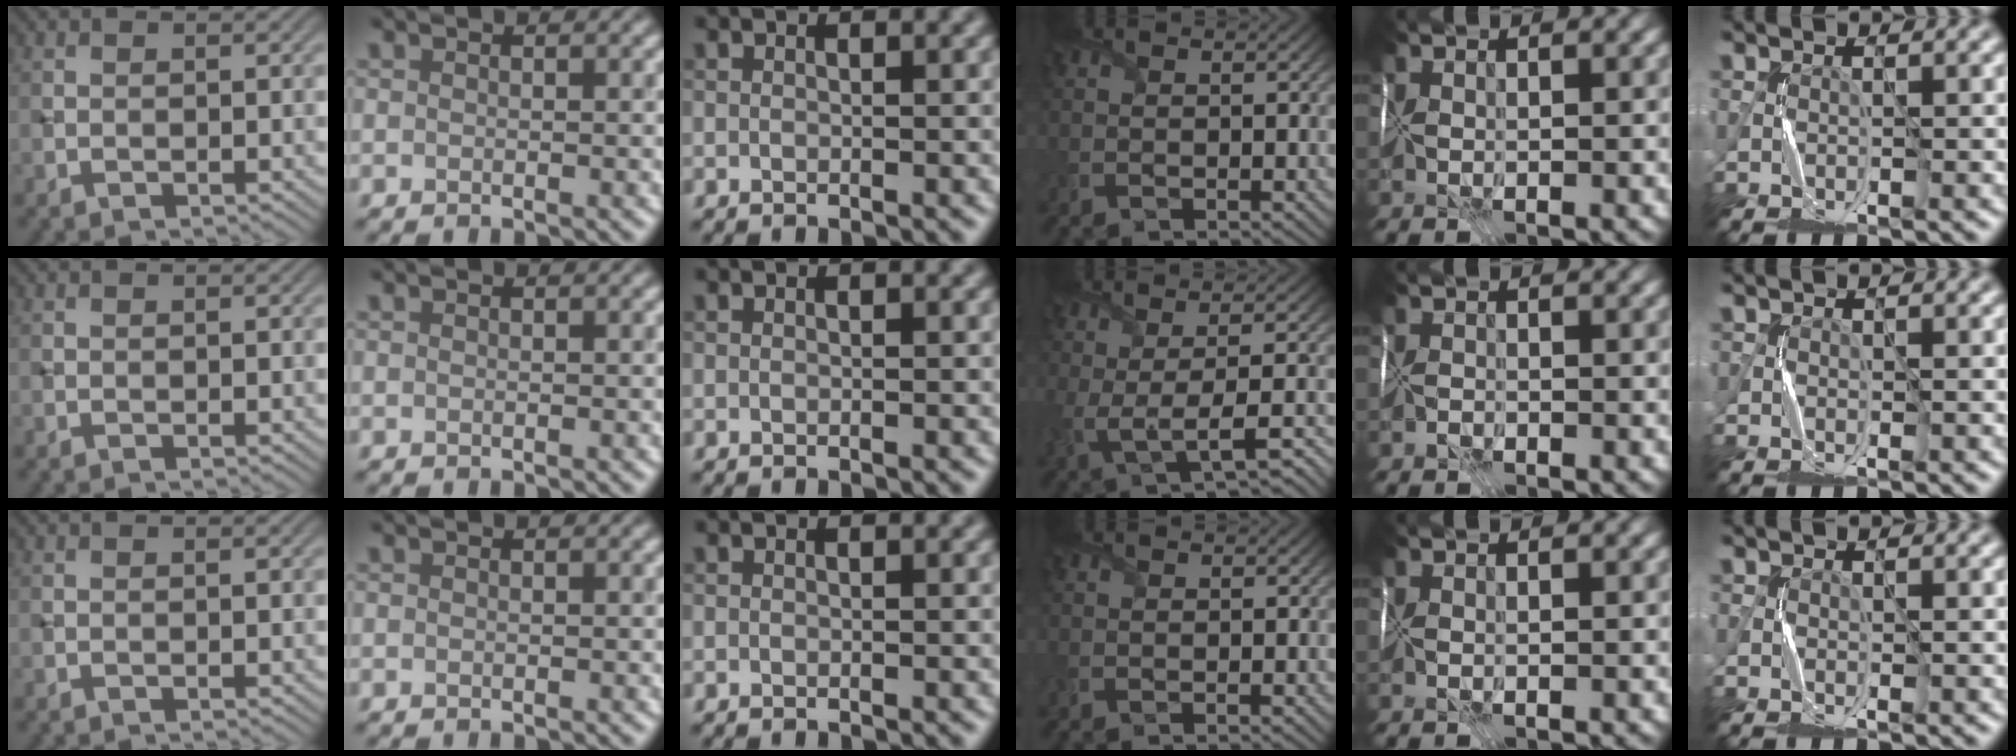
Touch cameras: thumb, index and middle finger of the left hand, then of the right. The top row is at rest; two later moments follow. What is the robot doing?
{"motion": "fold", "object": "wrapping paper"}